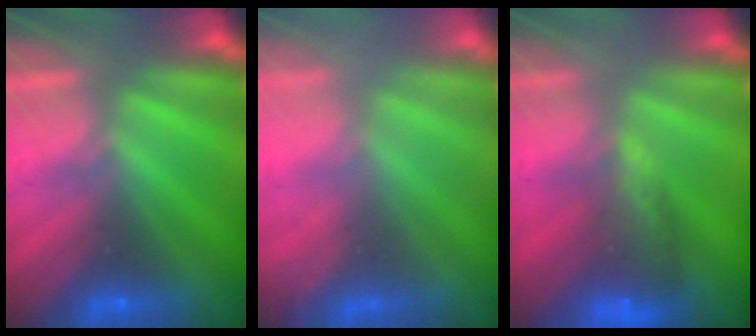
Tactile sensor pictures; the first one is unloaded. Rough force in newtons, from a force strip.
{"total": 1.0}
{"total": 8.2}